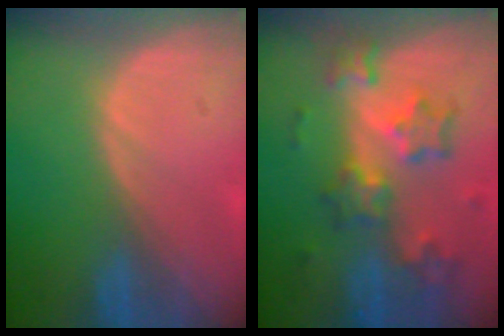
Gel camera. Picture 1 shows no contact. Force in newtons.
{"total": 8.5, "press": 7.5, "slide": 4.0}